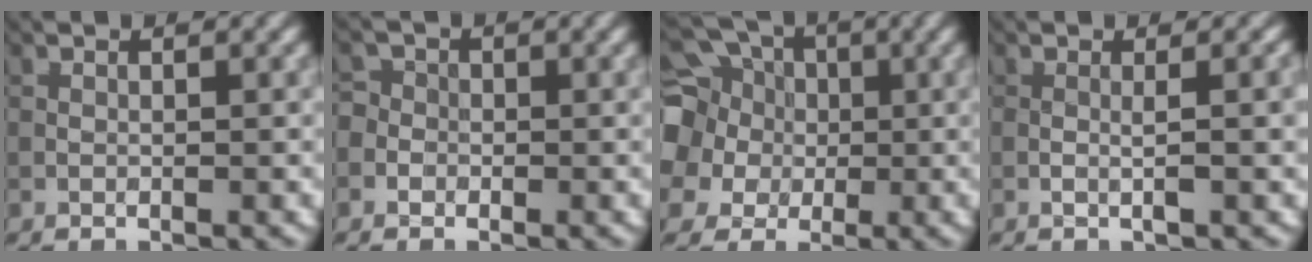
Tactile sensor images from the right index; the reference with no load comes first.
{"total": 3.3, "force": [-1.1, 3.0, 0.7], "torque": [0.010, 0.013, -0.050]}
{"total": 13.5, "force": [2.7, 12.0, 5.7], "torque": [-0.165, 0.020, 0.020]}
{"total": 2.1, "force": [0.3, 0.2, 2.1], "torque": [-0.029, 0.002, 0.003]}